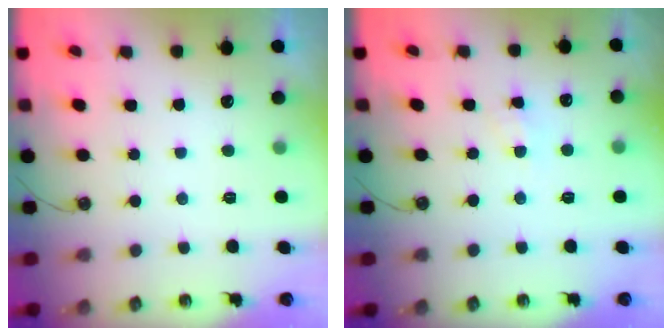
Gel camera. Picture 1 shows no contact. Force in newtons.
{"total": 4.2, "press": 4.1, "slide": 0.6}